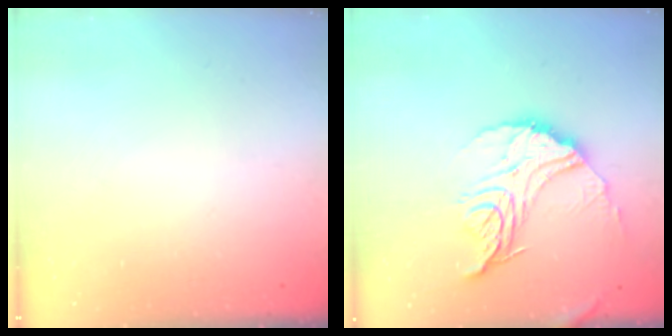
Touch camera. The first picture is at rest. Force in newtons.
{"total": 16.1, "press": 16.1, "slide": 1.1}